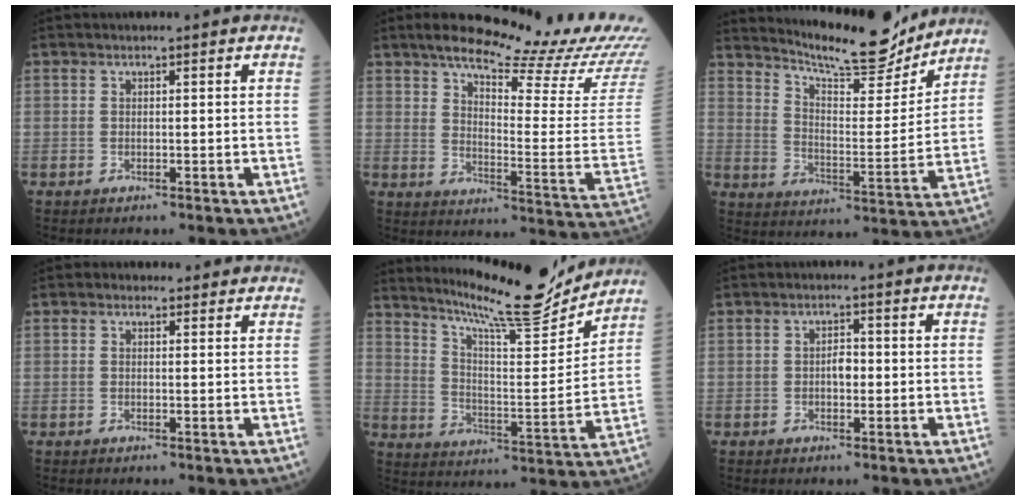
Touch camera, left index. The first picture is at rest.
{"total": 21.5, "force": [19.2, 1.7, 9.5], "torque": [-0.141, -0.070, 0.239]}
{"total": 15.2, "force": [14.3, 1.8, 4.8], "torque": [-0.085, -0.014, 0.214]}
{"total": 1.8, "force": [1.5, 1.1, 0.2], "torque": [-0.003, 0.009, 0.014]}
{"total": 17.0, "force": [15.8, 0.2, 6.2], "torque": [-0.111, -0.030, 0.242]}
{"total": 2.1, "force": [-0.2, 1.0, 1.8], "torque": [-0.027, 0.004, -0.004]}